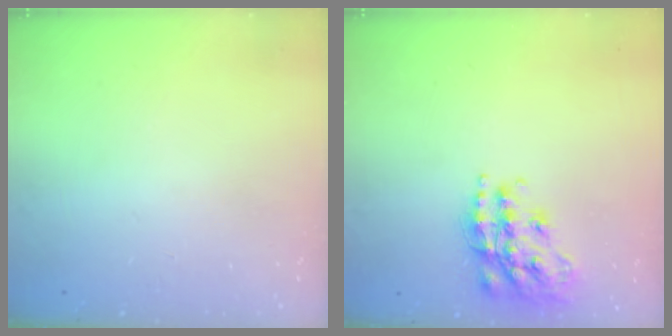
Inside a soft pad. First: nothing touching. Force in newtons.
{"total": 18.8, "press": 18.7, "slide": 1.2}